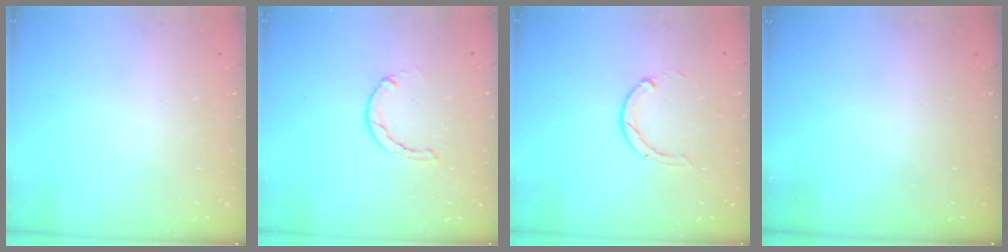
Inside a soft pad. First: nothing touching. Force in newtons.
{"total": 2.1, "press": 2.1, "slide": 0.3}
{"total": 2.0, "press": 2.0, "slide": 0.3}
{"total": 0.0}